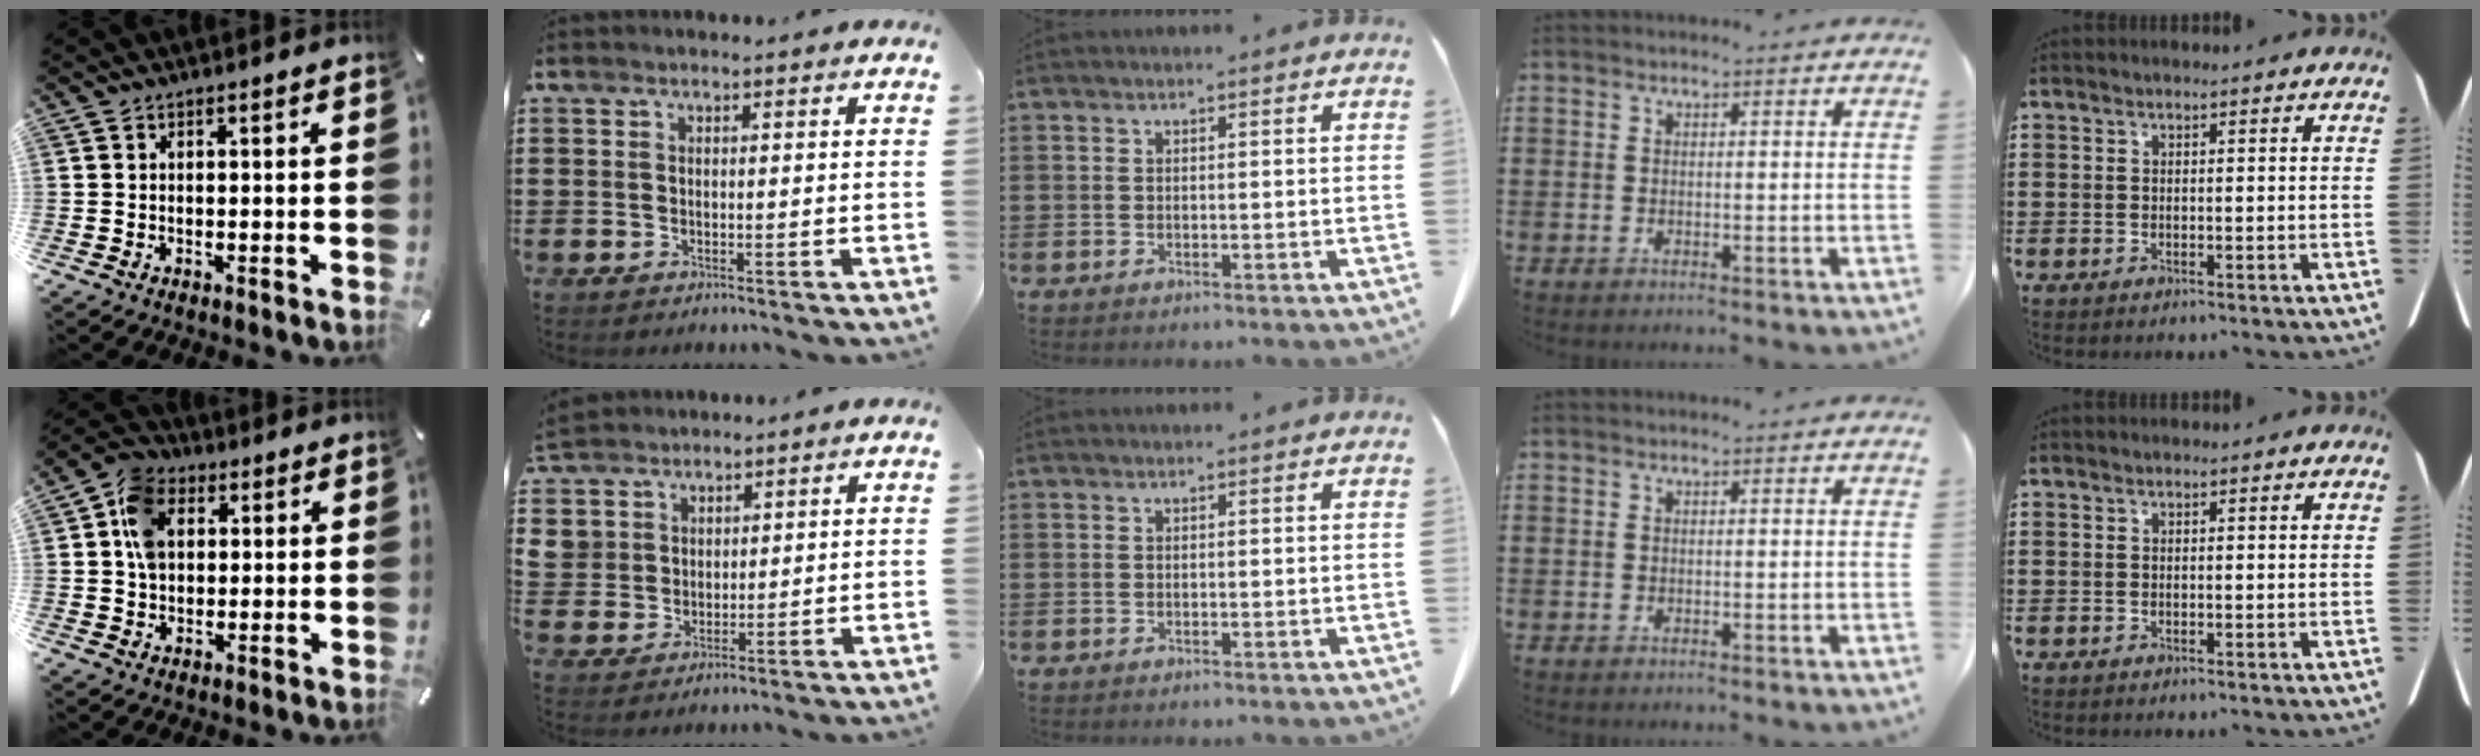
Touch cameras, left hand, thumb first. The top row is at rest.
{"thumb": {"total": 9.0, "force": [1.9, 7.2, 5.2], "torque": [-0.099, 0.014, 0.038]}, "index": {"total": 4.9, "force": [3.4, 3.6, -0.2], "torque": [-0.023, -0.001, 0.065]}}